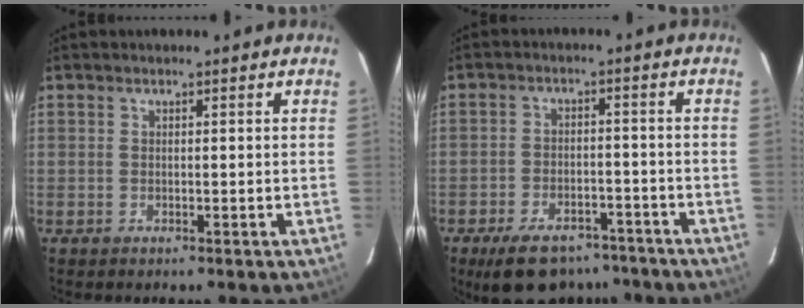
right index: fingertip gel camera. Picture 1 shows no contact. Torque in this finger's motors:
{"motor_torque": [1.07, -1.07, 0.23, 0.01]}